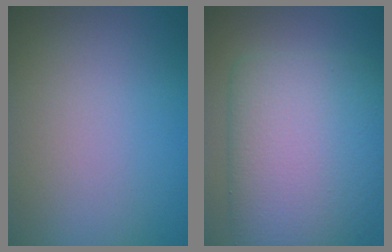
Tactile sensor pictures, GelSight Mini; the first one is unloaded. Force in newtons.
{"total": 9.9, "press": 9.9, "slide": 0.3}